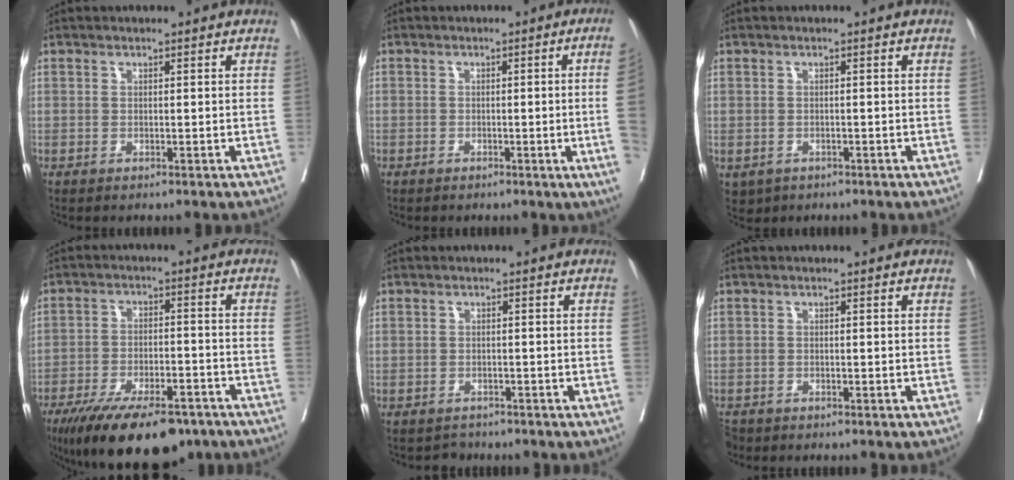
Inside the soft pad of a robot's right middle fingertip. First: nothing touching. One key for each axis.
{"total": 5.6, "fx": -0.9, "fy": -1.6, "fz": 5.2, "tx": -0.047, "ty": -0.010, "tz": -0.015}
{"total": 3.5, "fx": -1.9, "fy": 2.8, "fz": 0.9, "tx": -0.013, "ty": 0.000, "tz": -0.023}
{"total": 16.3, "fx": -12.1, "fy": 5.4, "fz": 9.6, "tx": -0.148, "ty": -0.012, "tz": -0.191}
{"total": 2.1, "fx": -1.7, "fy": 1.0, "fz": -0.5, "tx": 0.006, "ty": 0.001, "tz": -0.029}
{"total": 2.6, "fx": -2.2, "fy": 1.4, "fz": 0.4, "tx": -0.009, "ty": -0.004, "tz": -0.040}